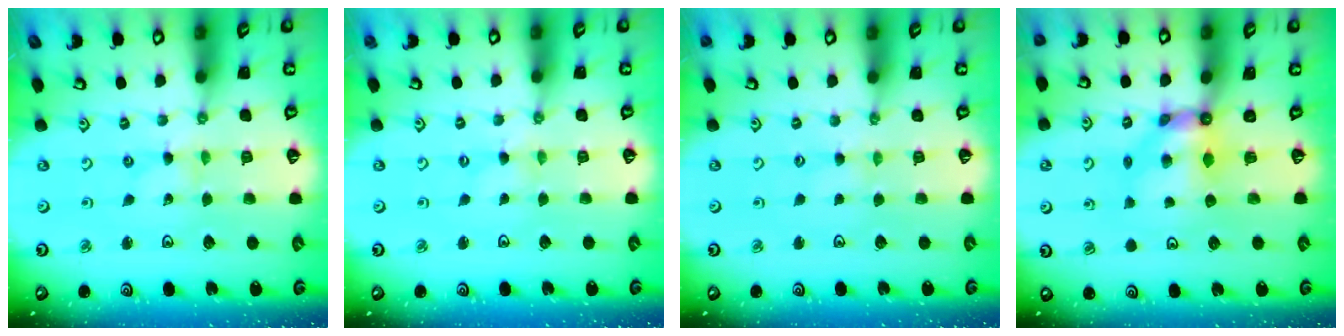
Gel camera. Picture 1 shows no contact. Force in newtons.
{"total": 0.0}
{"total": 1.3, "press": 1.3, "slide": 0.3}
{"total": 6.8, "press": 6.8, "slide": 0.4}